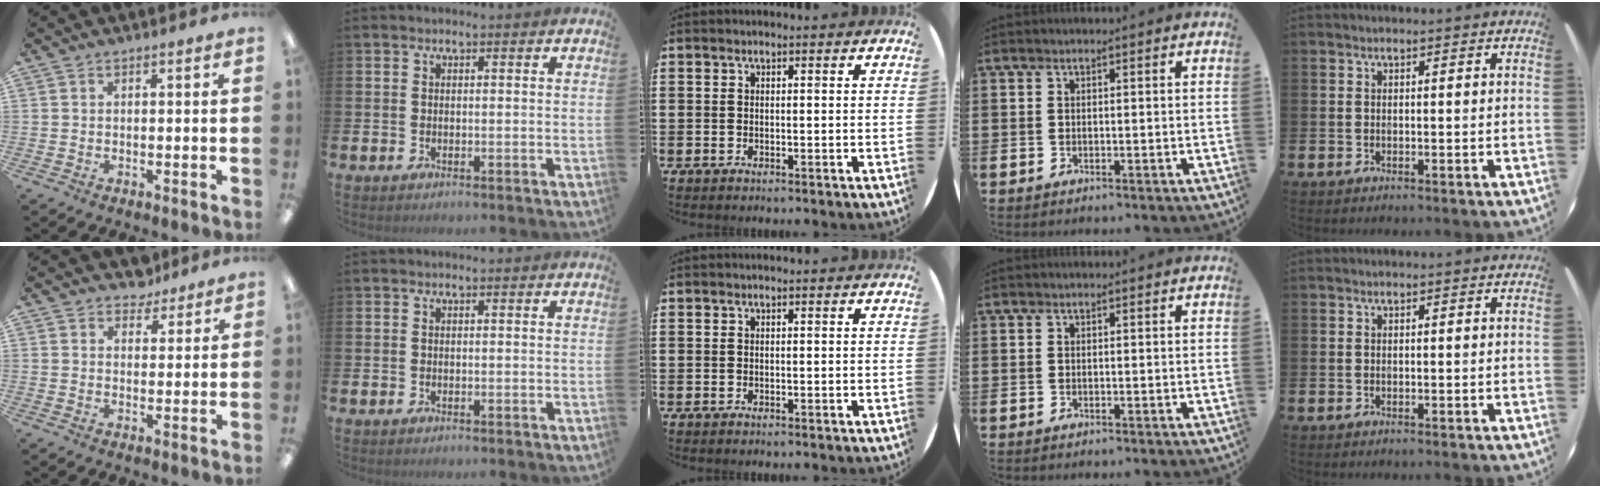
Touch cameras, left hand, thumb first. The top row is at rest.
{"thumb": {"total": 4.1, "force": [3.5, 2.2, 0.3], "torque": [-0.001, -0.016, 0.062]}}